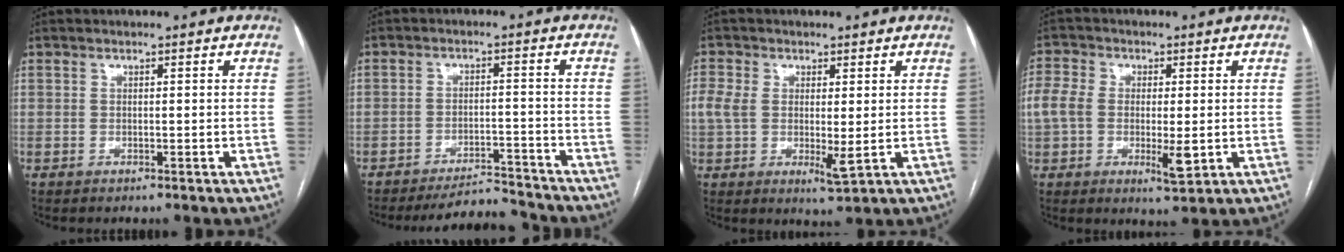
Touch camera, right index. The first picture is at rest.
{"total": 6.8, "force": [-6.7, 0.9, 0.3], "torque": [0.003, 0.011, -0.104]}
{"total": 6.8, "force": [0.1, 3.1, 6.1], "torque": [-0.126, -0.004, 0.008]}
{"total": 9.0, "force": [-0.9, 4.5, 7.7], "torque": [-0.149, 0.001, -0.013]}